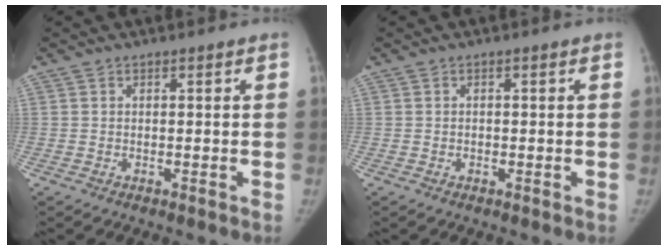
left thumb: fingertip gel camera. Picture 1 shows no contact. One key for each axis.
{"total": 0.6, "fx": -0.1, "fy": 0.5, "fz": 0.3, "tx": -0.003, "ty": 0.002, "tz": -0.003}